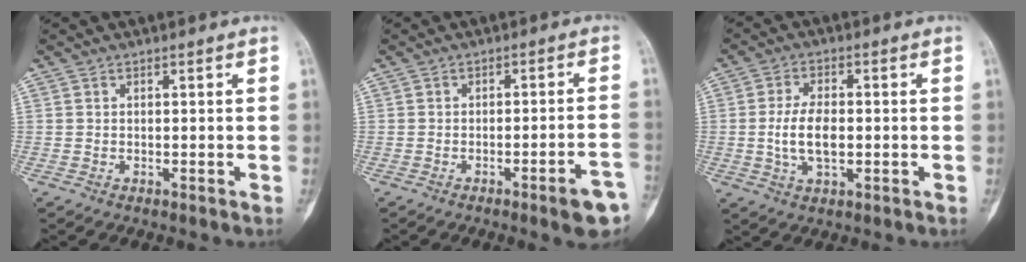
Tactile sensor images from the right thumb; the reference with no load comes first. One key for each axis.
{"total": 6.9, "fx": -3.8, "fy": 1.0, "fz": 5.7, "tx": -0.070, "ty": 0.022, "tz": -0.044}
{"total": 7.4, "fx": -0.7, "fy": 3.8, "fz": 6.3, "tx": -0.116, "ty": 0.003, "tz": -0.014}